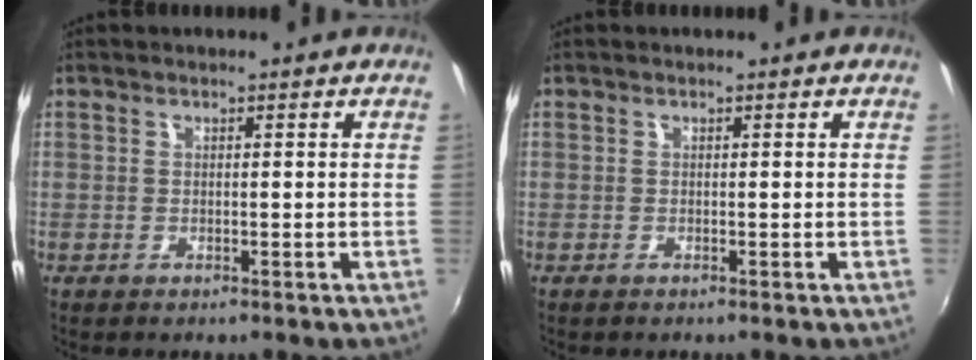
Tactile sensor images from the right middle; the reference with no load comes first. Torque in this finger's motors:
{"motor_torque": [0.00, 0.00, 0.00, 0.00]}